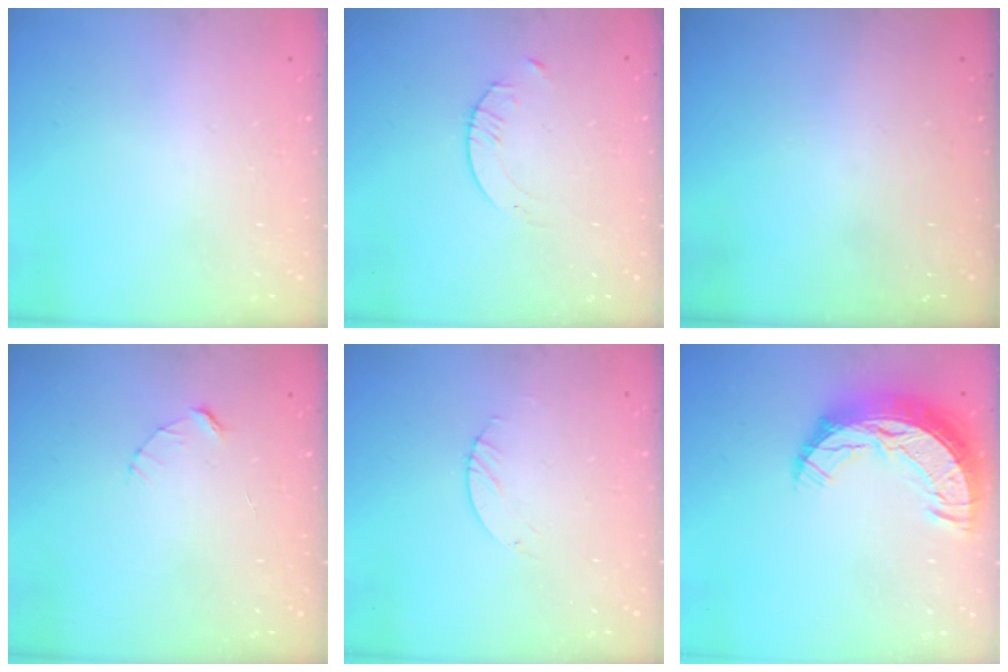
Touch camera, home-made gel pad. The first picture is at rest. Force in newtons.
{"total": 1.6, "press": 1.6, "slide": 0.2}
{"total": 0.0}
{"total": 2.7, "press": 2.7, "slide": 0.3}
{"total": 0.9, "press": 0.8, "slide": 0.2}
{"total": 14.4, "press": 14.3, "slide": 1.2}